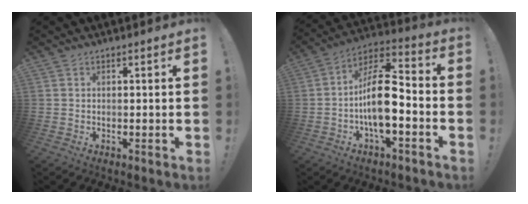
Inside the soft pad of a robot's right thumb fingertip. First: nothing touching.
{"total": 15.3, "force": [-3.6, 6.8, 13.2], "torque": [-0.236, 0.024, -0.059]}